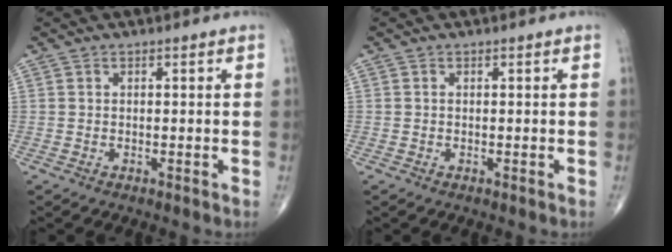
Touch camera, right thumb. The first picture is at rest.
{"total": 0.0}